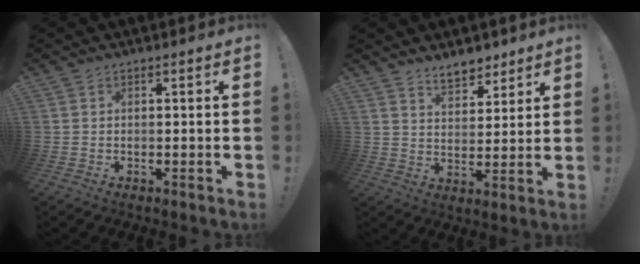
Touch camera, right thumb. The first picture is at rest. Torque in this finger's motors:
{"motor_torque": [-0.49, 0.74, -0.11, 0.01, 0.11]}